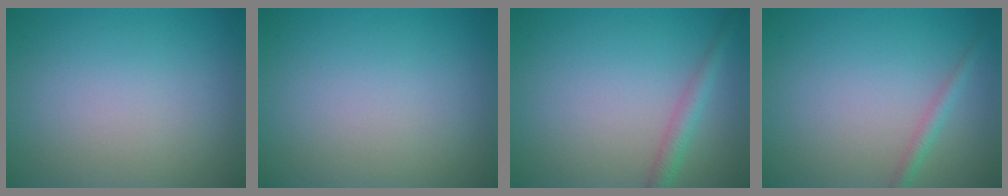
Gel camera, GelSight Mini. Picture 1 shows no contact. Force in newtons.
{"total": 0.0}
{"total": 2.0, "press": 2.0, "slide": 0.1}
{"total": 1.4, "press": 1.4, "slide": 0.0}